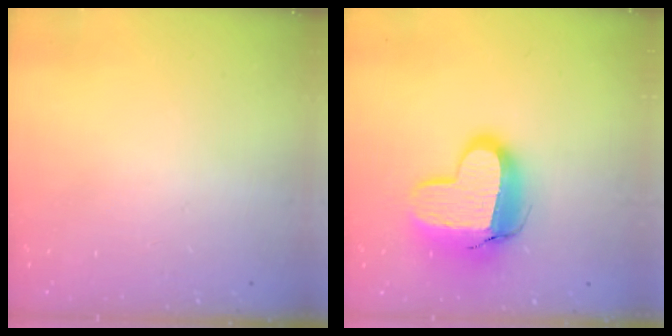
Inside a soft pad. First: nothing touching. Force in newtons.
{"total": 14.1, "press": 14.1, "slide": 1.1}